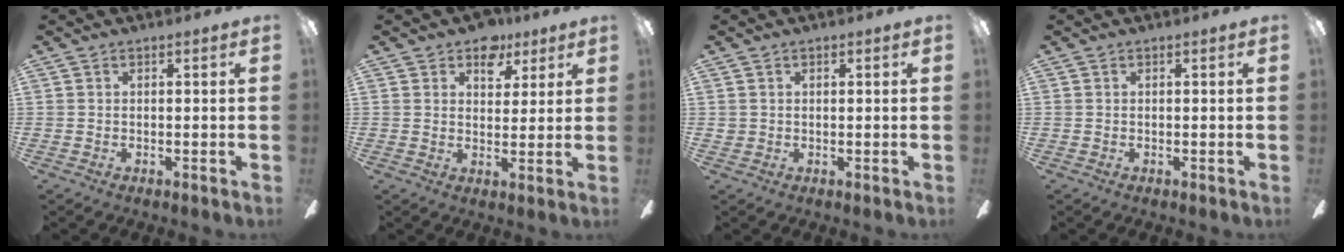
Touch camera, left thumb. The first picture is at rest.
{"total": 7.5, "force": [5.0, 4.8, 2.8], "torque": [-0.028, -0.022, 0.087]}
{"total": 1.0, "force": [0.3, 0.9, 0.1], "torque": [-0.004, 0.005, 0.005]}
{"total": 0.0}